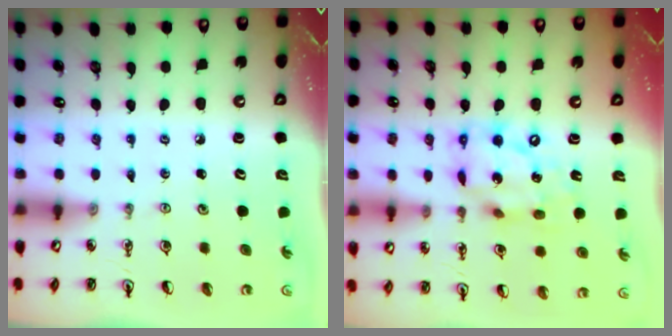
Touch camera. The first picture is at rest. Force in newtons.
{"total": 14.2, "press": 14.1, "slide": 1.0}